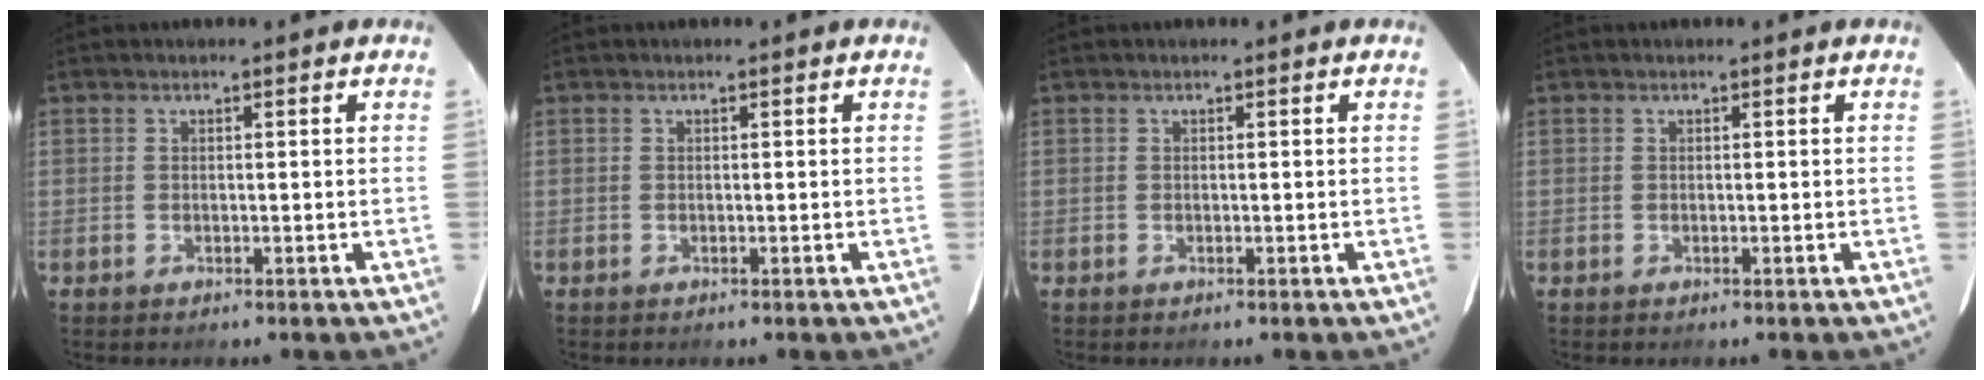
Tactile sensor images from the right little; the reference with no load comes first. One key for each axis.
{"total": 0.0}
{"total": 0.0}
{"total": 0.0}